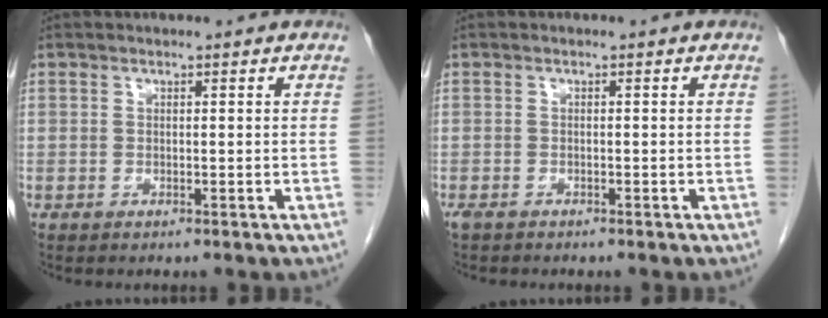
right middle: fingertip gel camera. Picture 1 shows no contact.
{"total": 1.3, "force": [-1.2, 0.5, 0.4], "torque": [-0.012, -0.002, -0.019]}